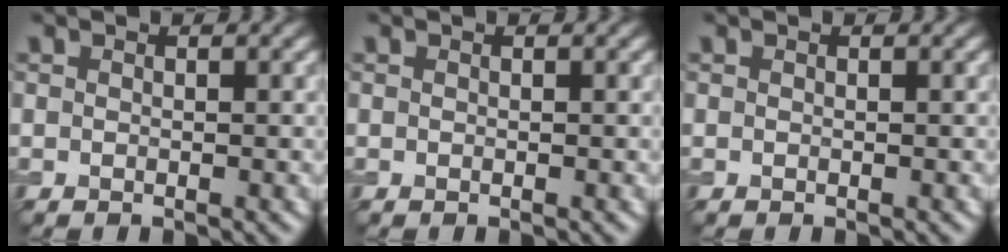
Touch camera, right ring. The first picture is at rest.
{"total": 0.0}
{"total": 0.0}